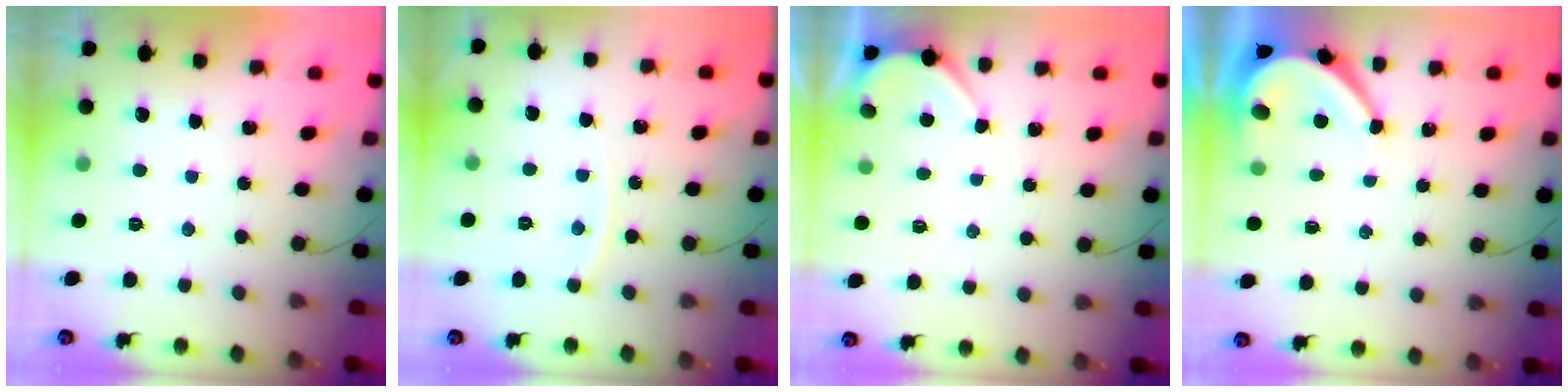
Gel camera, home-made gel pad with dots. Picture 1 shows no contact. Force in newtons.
{"total": 3.4, "press": 3.4, "slide": 0.2}
{"total": 2.7, "press": 2.6, "slide": 0.4}
{"total": 5.3, "press": 5.3, "slide": 0.5}